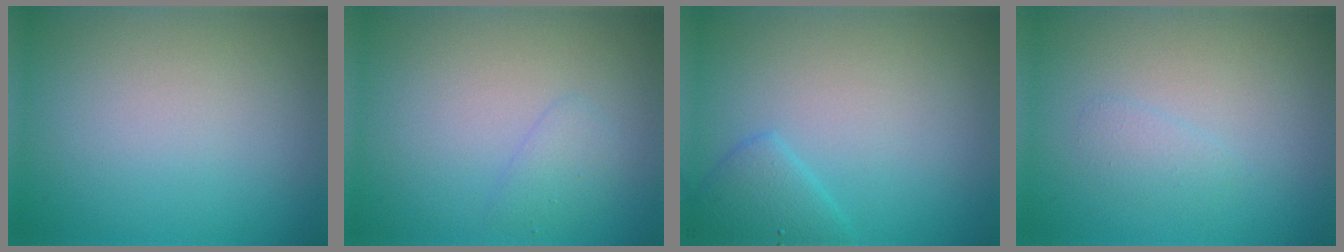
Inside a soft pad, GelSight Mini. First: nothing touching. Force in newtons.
{"total": 1.3, "press": 1.3, "slide": 0.0}
{"total": 2.1, "press": 2.1, "slide": 0.2}
{"total": 1.0, "press": 1.0, "slide": 0.0}